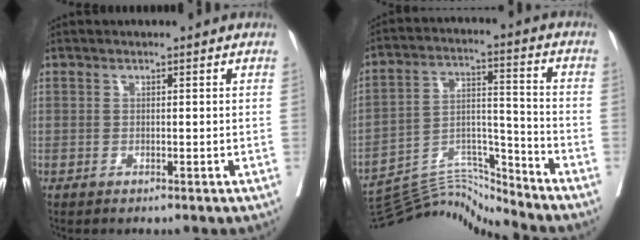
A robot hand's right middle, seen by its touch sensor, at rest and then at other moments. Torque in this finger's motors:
{"motor_torque": [-1.14, -0.67, -0.57, -0.14]}